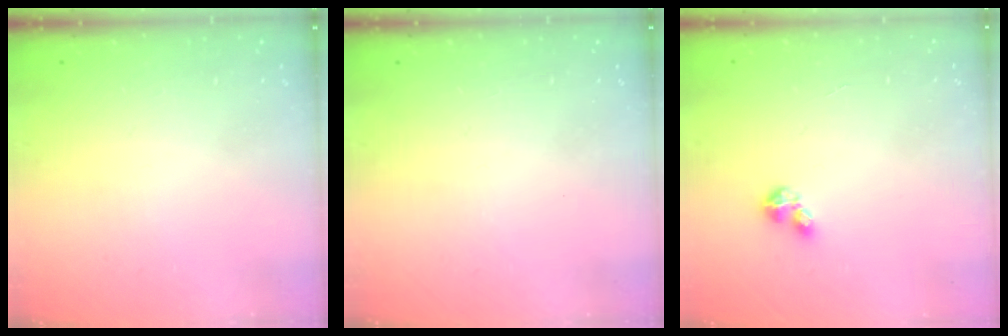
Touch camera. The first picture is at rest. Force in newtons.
{"total": 0.0}
{"total": 2.9, "press": 2.9, "slide": 0.2}